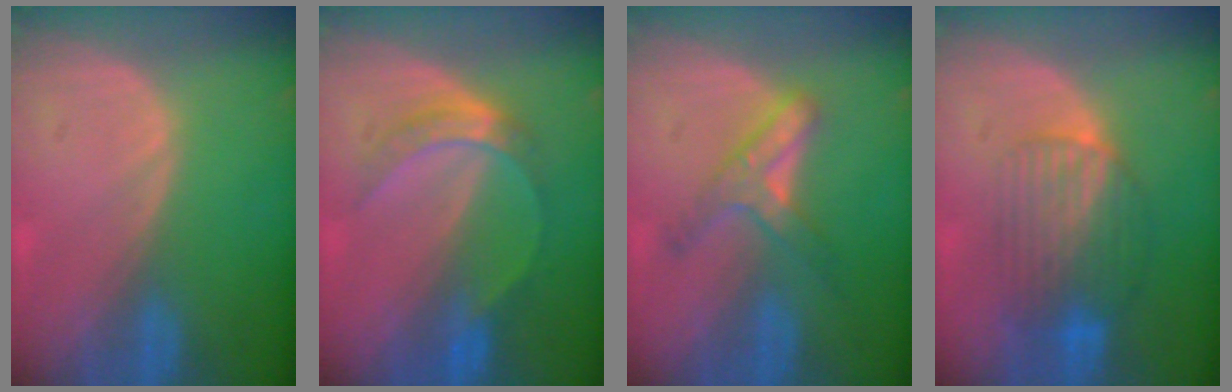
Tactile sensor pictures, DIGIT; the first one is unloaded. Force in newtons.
{"total": 5.0, "press": 4.7, "slide": 1.6}
{"total": 5.1, "press": 5.1, "slide": 0.3}
{"total": 7.4, "press": 7.2, "slide": 1.7}